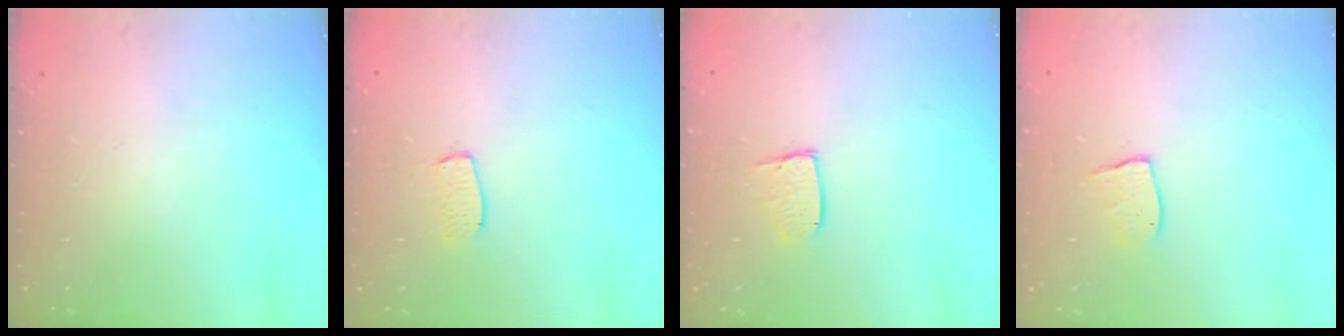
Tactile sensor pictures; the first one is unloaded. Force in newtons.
{"total": 5.9, "press": 5.9, "slide": 0.3}
{"total": 6.7, "press": 6.7, "slide": 0.5}
{"total": 7.0, "press": 7.0, "slide": 0.5}